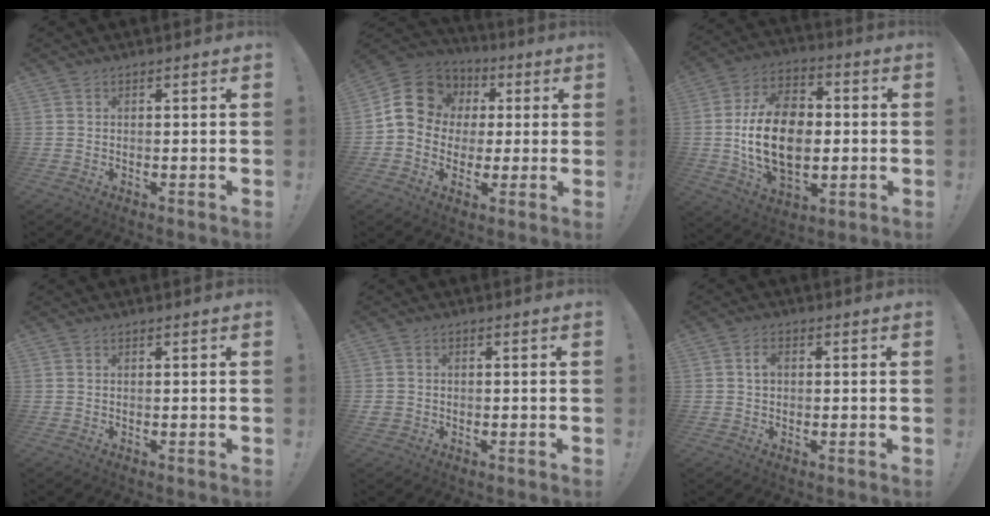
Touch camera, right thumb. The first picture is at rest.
{"total": 14.8, "force": [3.1, 12.7, 6.8], "torque": [-0.091, 0.005, 0.073]}
{"total": 21.6, "force": [-1.2, 14.3, 16.1], "torque": [-0.293, 0.008, -0.015]}
{"total": 0.0}
{"total": 1.9, "force": [-0.3, 1.7, 0.7], "torque": [-0.014, 0.006, -0.004]}
{"total": 2.6, "force": [0.5, 1.7, 1.9], "torque": [-0.026, 0.002, 0.006]}